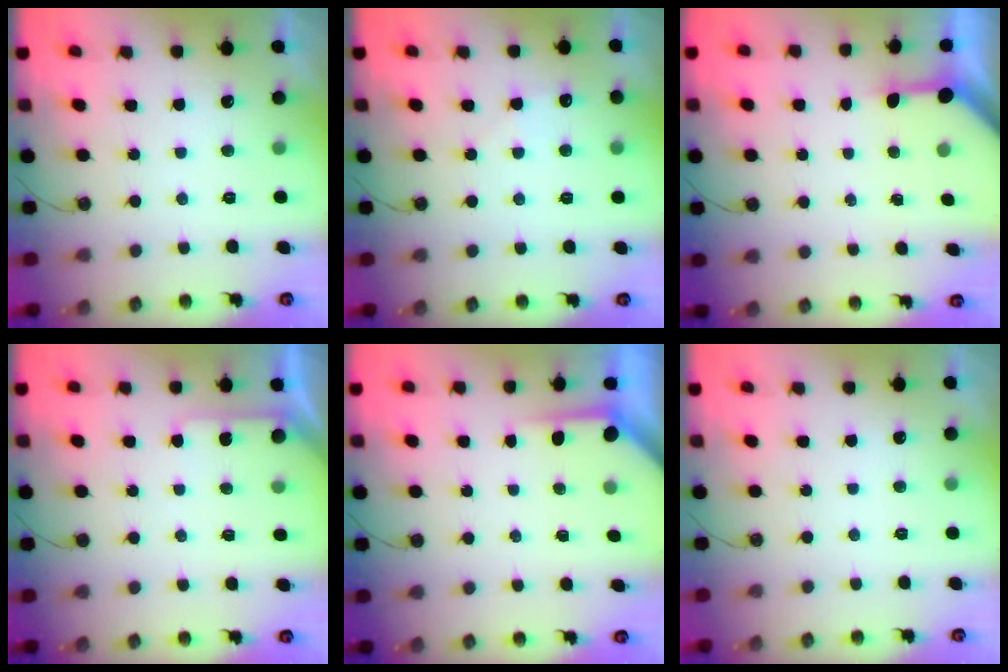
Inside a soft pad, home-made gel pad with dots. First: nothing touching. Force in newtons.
{"total": 4.5, "press": 4.5, "slide": 0.6}
{"total": 3.3, "press": 3.3, "slide": 0.3}
{"total": 4.9, "press": 4.9, "slide": 0.4}
{"total": 3.1, "press": 3.1, "slide": 0.4}
{"total": 0.0}